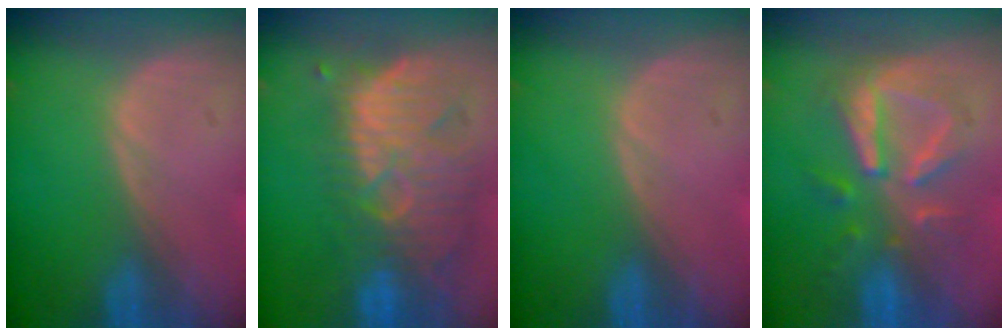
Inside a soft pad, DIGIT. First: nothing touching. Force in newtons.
{"total": 11.6, "press": 10.8, "slide": 4.1}
{"total": 0.0}
{"total": 8.0, "press": 8.0, "slide": 0.1}